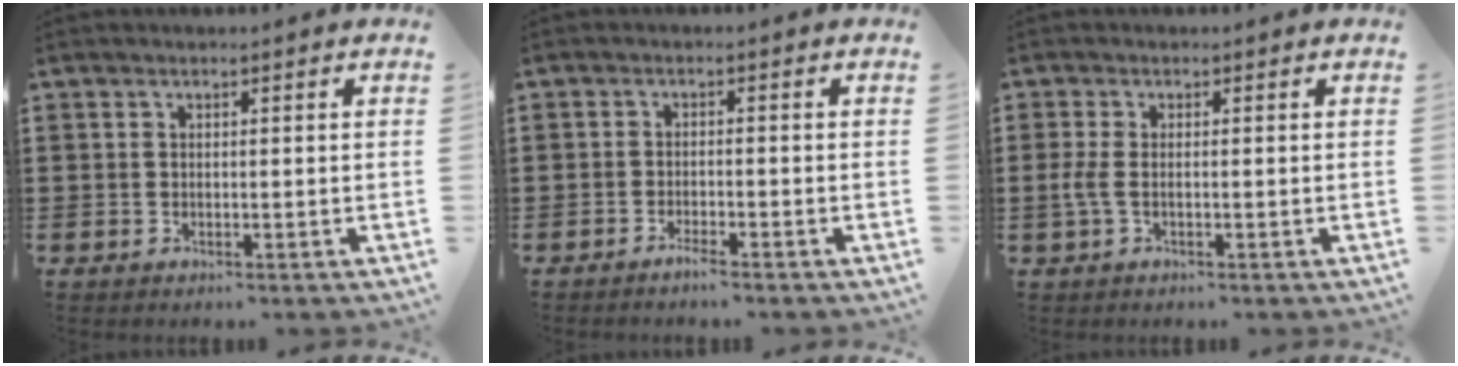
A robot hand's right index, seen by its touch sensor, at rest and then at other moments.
{"total": 1.6, "force": [-1.5, 0.0, 0.6], "torque": [-0.012, -0.001, -0.028]}
{"total": 2.4, "force": [-0.6, 0.5, 2.2], "torque": [-0.056, -0.010, -0.015]}